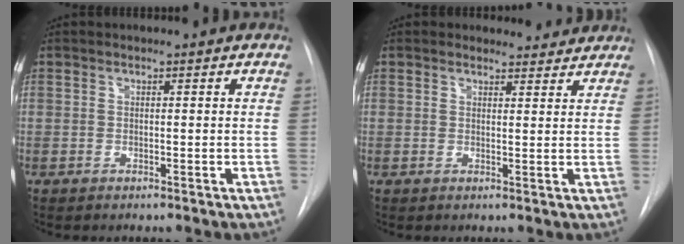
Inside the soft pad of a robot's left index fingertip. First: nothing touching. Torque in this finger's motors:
{"motor_torque": [0.99, -1.14, 0.05, 0.00]}